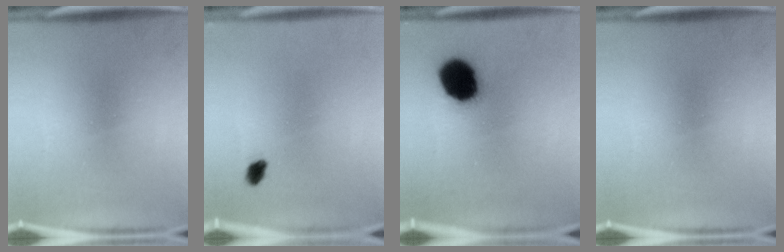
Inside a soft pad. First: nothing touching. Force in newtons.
{"total": 1.9}
{"total": 15.0}
{"total": 0.0}